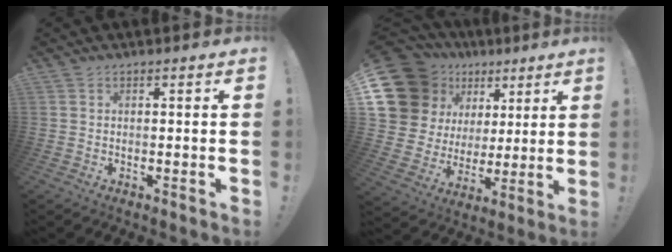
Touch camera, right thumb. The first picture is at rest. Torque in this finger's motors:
{"motor_torque": [-0.07, 1.28, 0.33, 0.10, 0.11]}